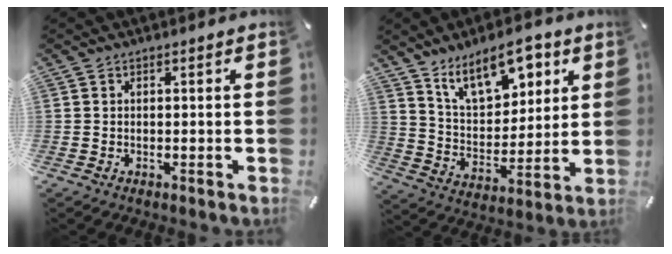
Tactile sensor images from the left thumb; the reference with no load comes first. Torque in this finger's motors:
{"motor_torque": [2.00, 1.99, 1.39, -1.38, 0.18]}